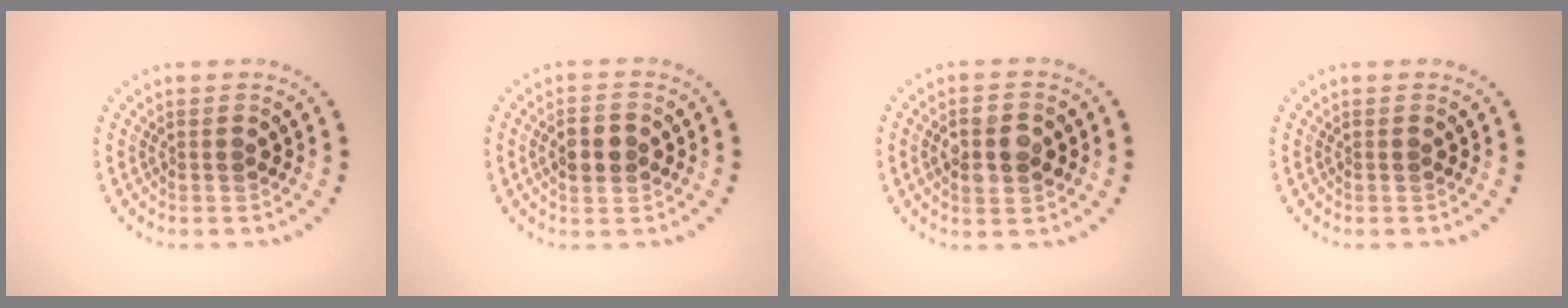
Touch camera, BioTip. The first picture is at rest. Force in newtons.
{"total": 2.9, "press": 2.9, "slide": 0.1}
{"total": 3.8, "press": 3.8, "slide": 0.1}
{"total": 0.0}